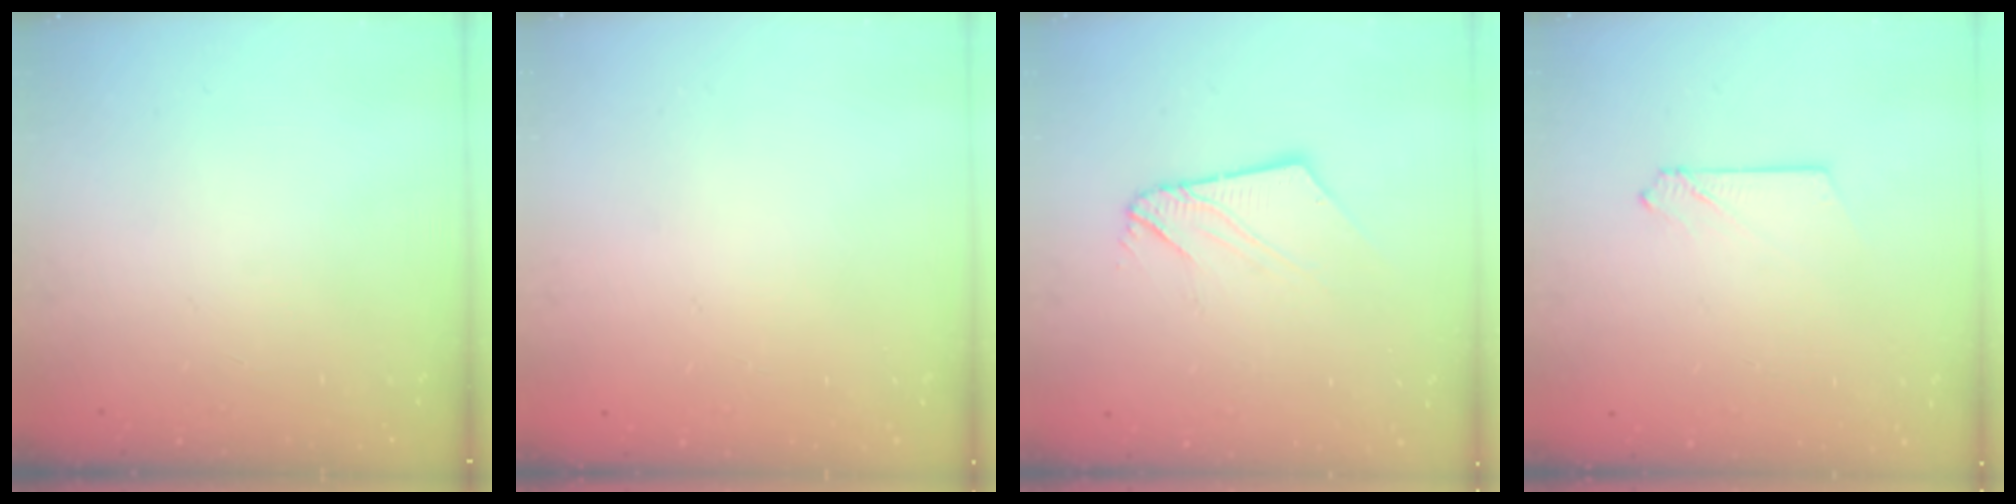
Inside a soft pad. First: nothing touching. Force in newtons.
{"total": 0.0}
{"total": 8.8, "press": 8.7, "slide": 1.0}
{"total": 2.7, "press": 2.7, "slide": 0.3}